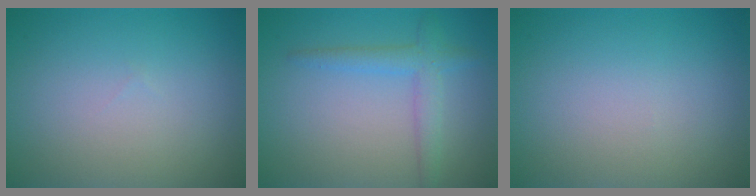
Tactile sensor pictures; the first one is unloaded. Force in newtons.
{"total": 2.7, "press": 2.7, "slide": 0.0}
{"total": 0.0}